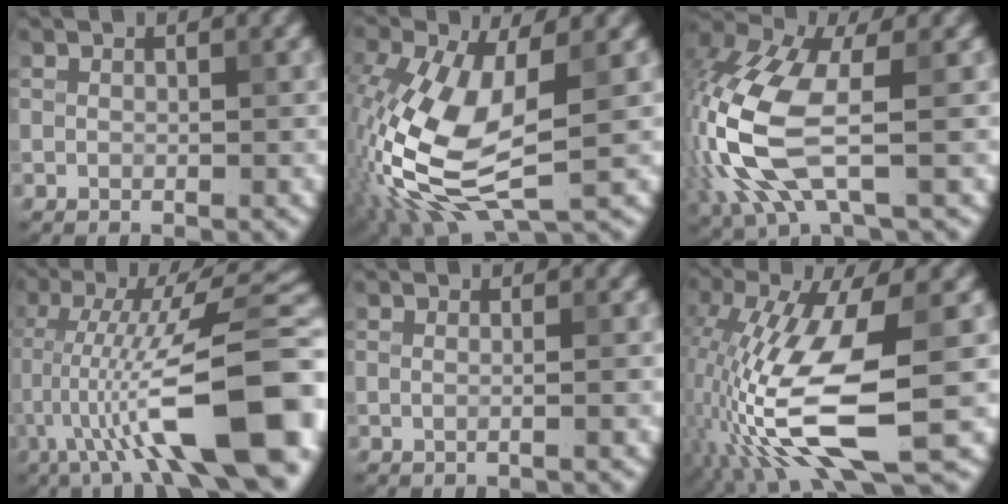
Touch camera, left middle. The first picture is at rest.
{"total": 9.3, "force": [-1.6, 4.3, 8.0], "torque": [-0.195, 0.000, -0.033]}
{"total": 9.3, "force": [-1.1, 3.8, 8.4], "torque": [-0.210, 0.006, -0.030]}
{"total": 14.4, "force": [-4.2, 3.1, 13.5], "torque": [-0.208, 0.029, -0.061]}
{"total": 1.1, "force": [0.0, 0.5, 1.0], "torque": [-0.008, -0.006, -0.012]}
{"total": 10.8, "force": [-3.0, 3.1, 9.9], "torque": [-0.208, -0.005, -0.056]}